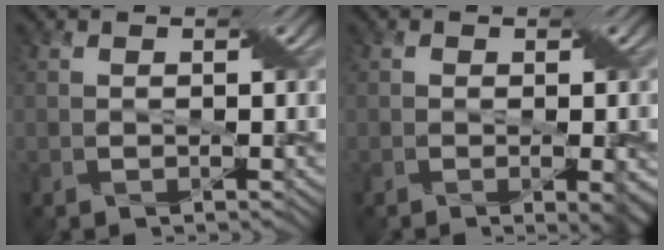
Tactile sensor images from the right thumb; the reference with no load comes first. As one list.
[{"total": 4.6, "force": [-1.7, 1.9, 3.9], "torque": [-0.047, -0.015, -0.017]}]